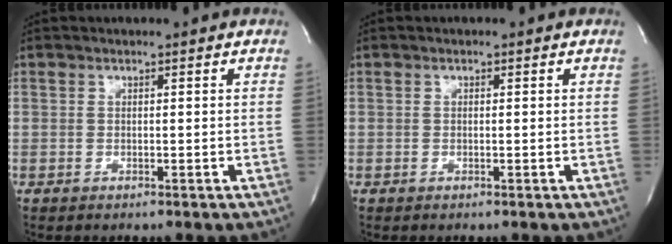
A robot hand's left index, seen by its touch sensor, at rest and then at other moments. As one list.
[{"total": 0.0}]